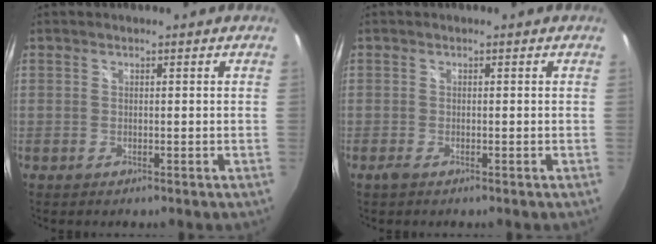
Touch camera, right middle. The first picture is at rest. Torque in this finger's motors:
{"motor_torque": [0.29, -0.17, 0.00, 0.02]}